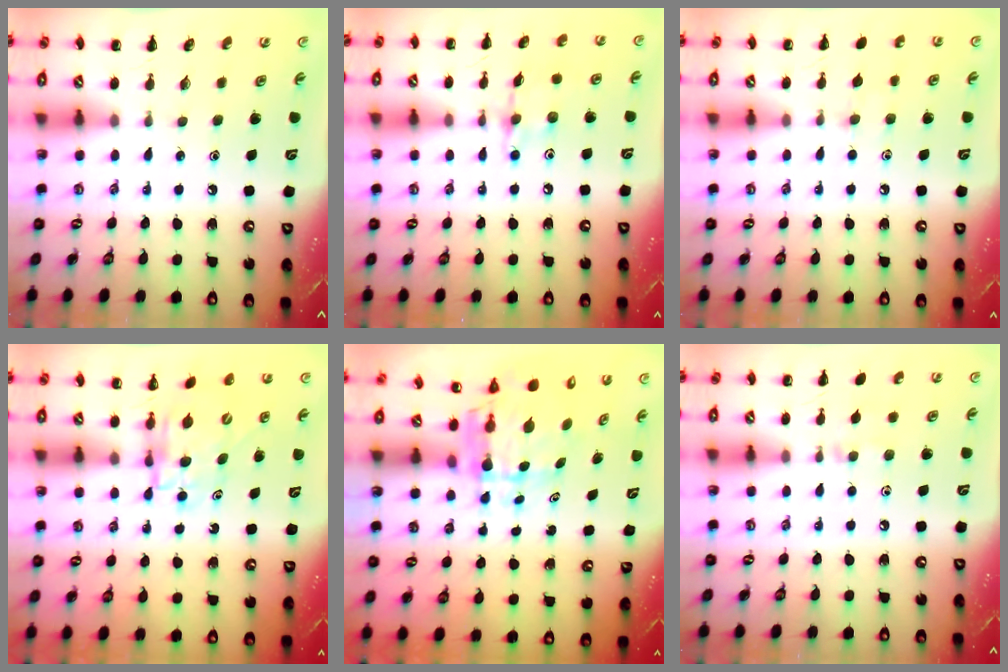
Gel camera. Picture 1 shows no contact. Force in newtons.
{"total": 7.6, "press": 7.6, "slide": 0.8}
{"total": 5.5, "press": 5.1, "slide": 2.0}
{"total": 5.0, "press": 5.0, "slide": 0.5}
{"total": 6.7, "press": 6.2, "slide": 2.5}
{"total": 3.7, "press": 3.4, "slide": 1.4}